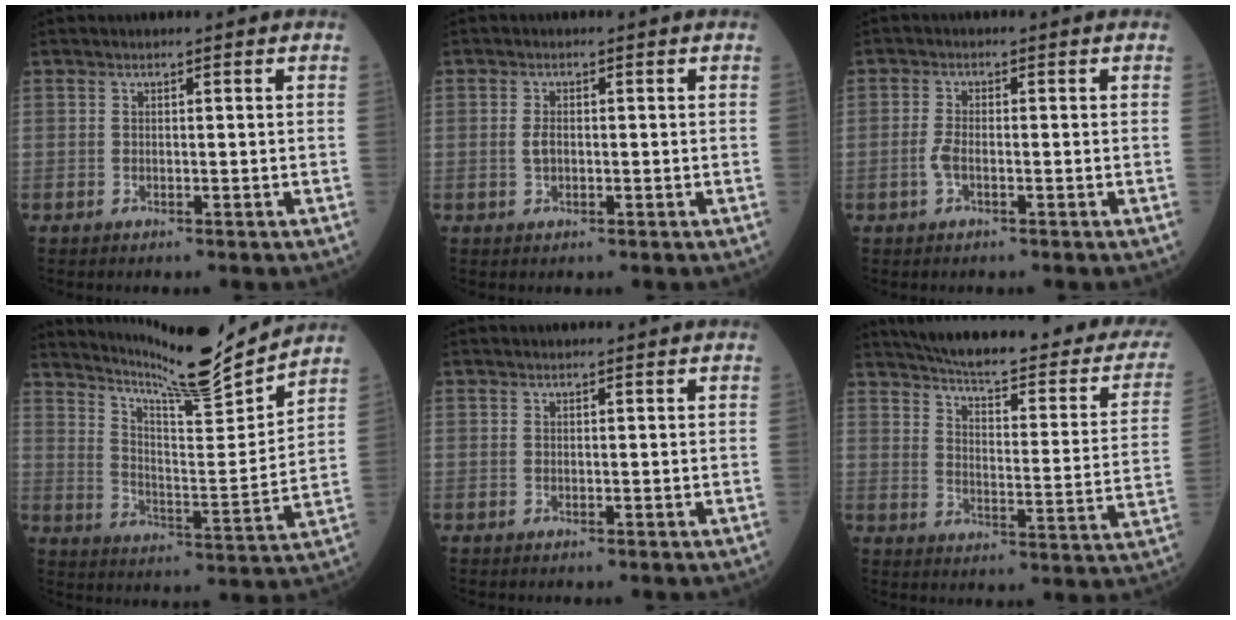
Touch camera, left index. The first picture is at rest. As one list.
[{"total": 1.6, "force": [-0.3, 0.9, 1.3], "torque": [-0.029, 0.002, -0.005]}, {"total": 2.2, "force": [-0.9, 0.8, 1.9], "torque": [-0.047, 0.000, -0.020]}, {"total": 15.1, "force": [14.4, -1.1, 4.3], "torque": [-0.080, -0.030, 0.225]}, {"total": 1.8, "force": [1.7, 0.1, 0.4], "torque": [-0.006, 0.015, 0.024]}, {"total": 27.6, "force": [23.6, 5.3, 13.2], "torque": [-0.192, -0.048, 0.284]}]